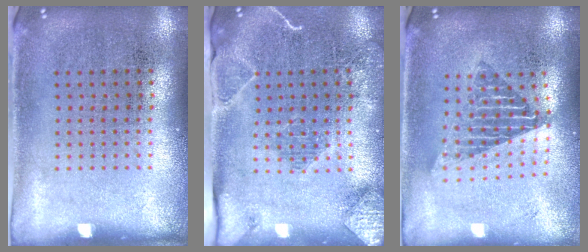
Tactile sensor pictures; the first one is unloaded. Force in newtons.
{"total": 2.0, "press": 1.9, "slide": 0.3}
{"total": 1.7, "press": 1.4, "slide": 1.0}